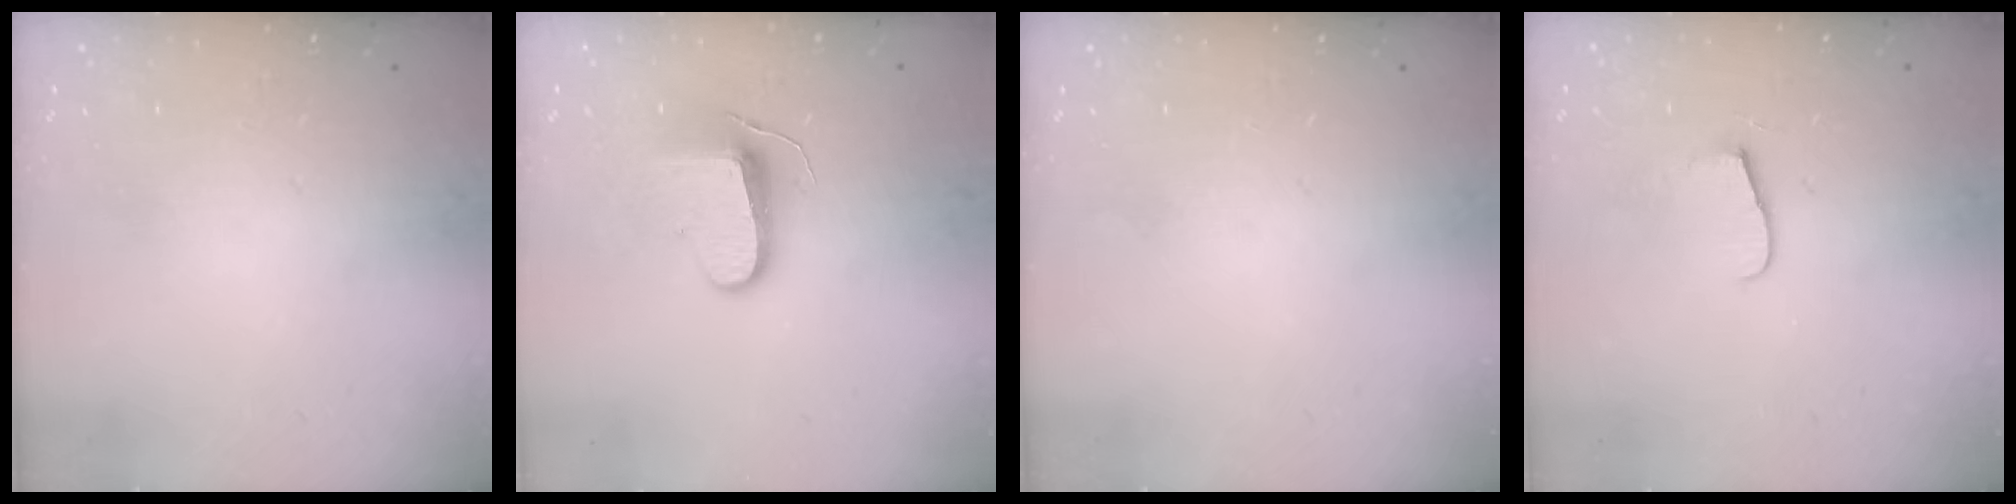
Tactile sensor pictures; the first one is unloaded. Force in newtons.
{"total": 9.5, "press": 9.5, "slide": 0.3}
{"total": 0.0}
{"total": 6.5, "press": 6.5, "slide": 0.7}